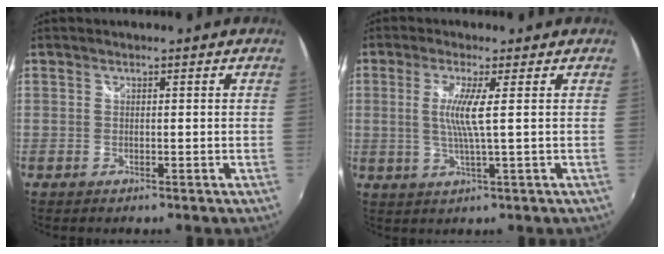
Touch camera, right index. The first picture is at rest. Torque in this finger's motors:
{"motor_torque": [0.08, 0.06, 0.17, 0.10]}